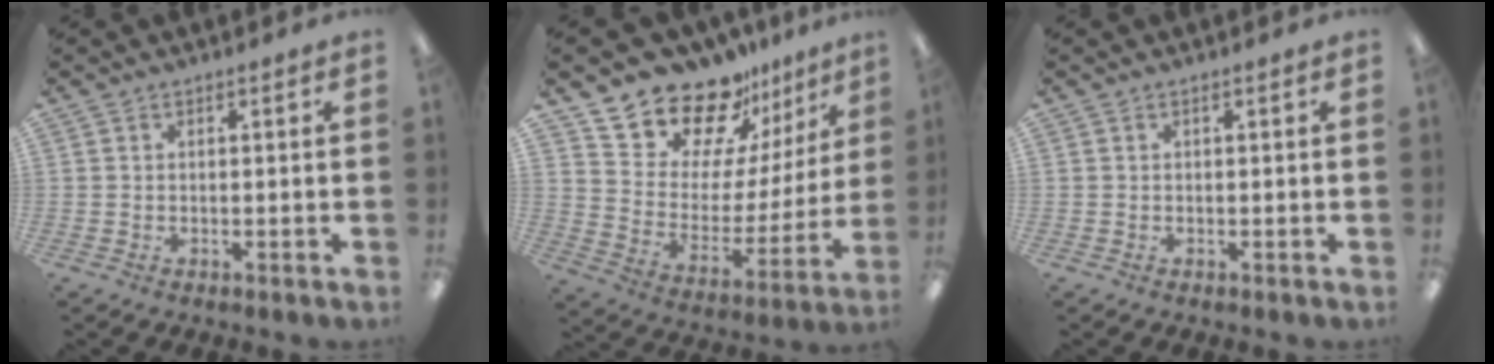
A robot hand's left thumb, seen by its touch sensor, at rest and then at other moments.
{"total": 17.9, "force": [15.7, 7.8, 3.7], "torque": [-0.088, -0.135, 0.286]}
{"total": 0.0}